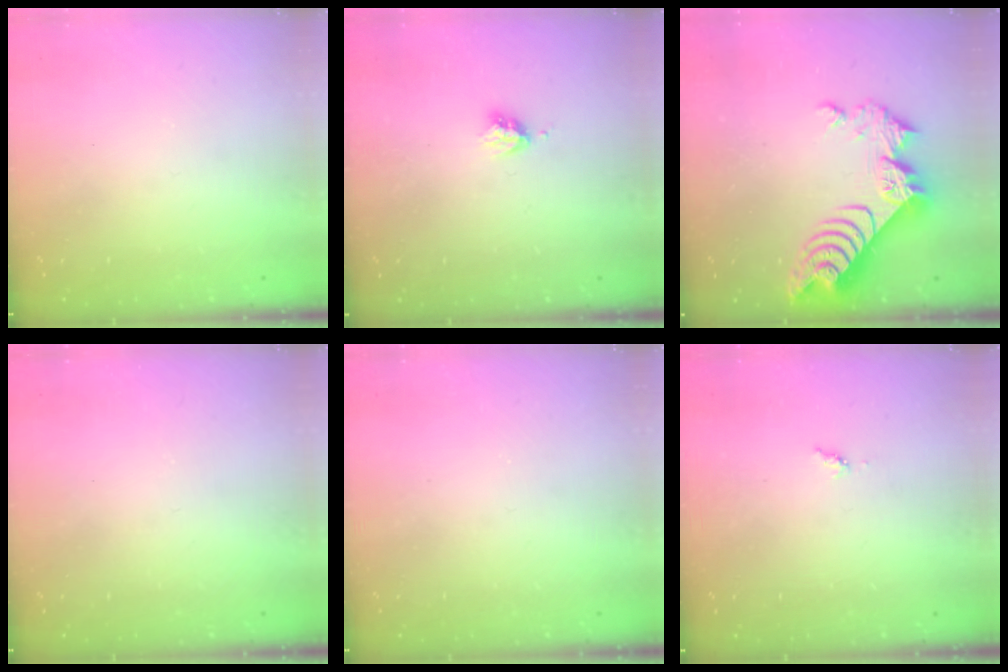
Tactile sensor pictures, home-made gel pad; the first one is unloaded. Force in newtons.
{"total": 3.0, "press": 3.0, "slide": 0.4}
{"total": 11.5, "press": 11.5, "slide": 1.0}
{"total": 0.0}
{"total": 0.0}
{"total": 3.8, "press": 3.7, "slide": 0.5}